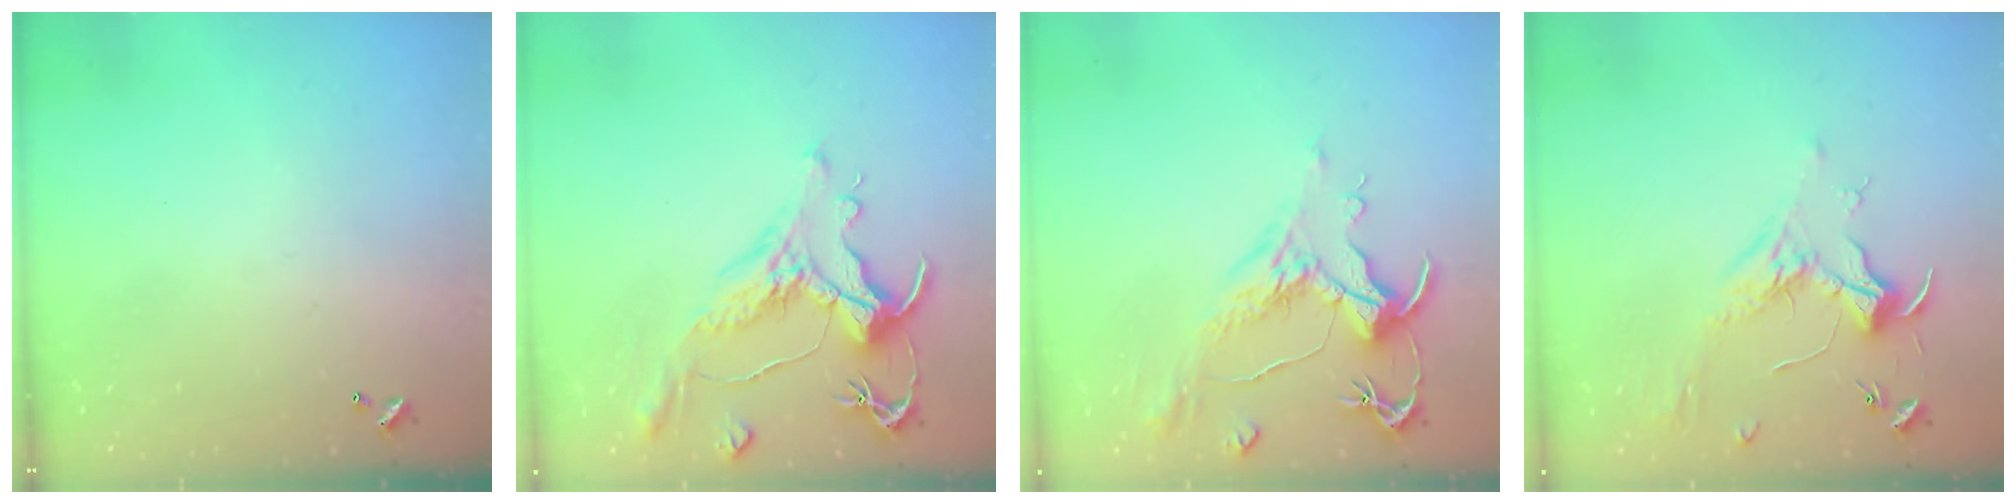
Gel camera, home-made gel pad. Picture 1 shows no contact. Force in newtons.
{"total": 1.5, "press": 0.4, "slide": 1.5}
{"total": 1.6, "press": 0.6, "slide": 1.4}
{"total": 1.8, "press": 1.7, "slide": 0.7}